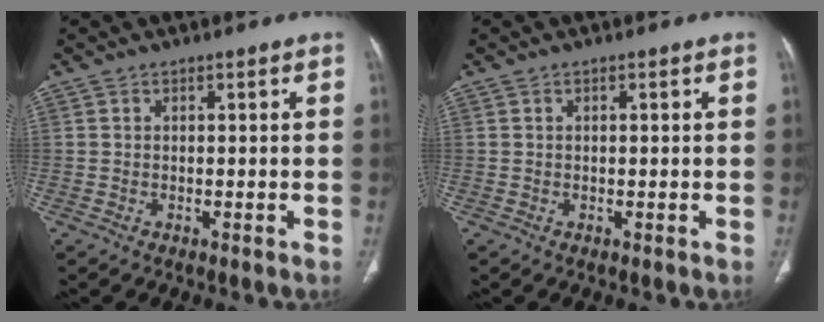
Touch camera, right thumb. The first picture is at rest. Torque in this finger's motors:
{"motor_torque": [-0.11, -0.25, -0.20, 0.48, -0.06]}